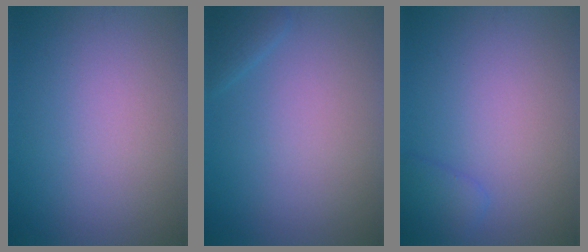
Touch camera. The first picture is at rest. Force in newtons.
{"total": 1.3, "press": 1.3, "slide": 0.1}
{"total": 1.5, "press": 1.5, "slide": 0.2}